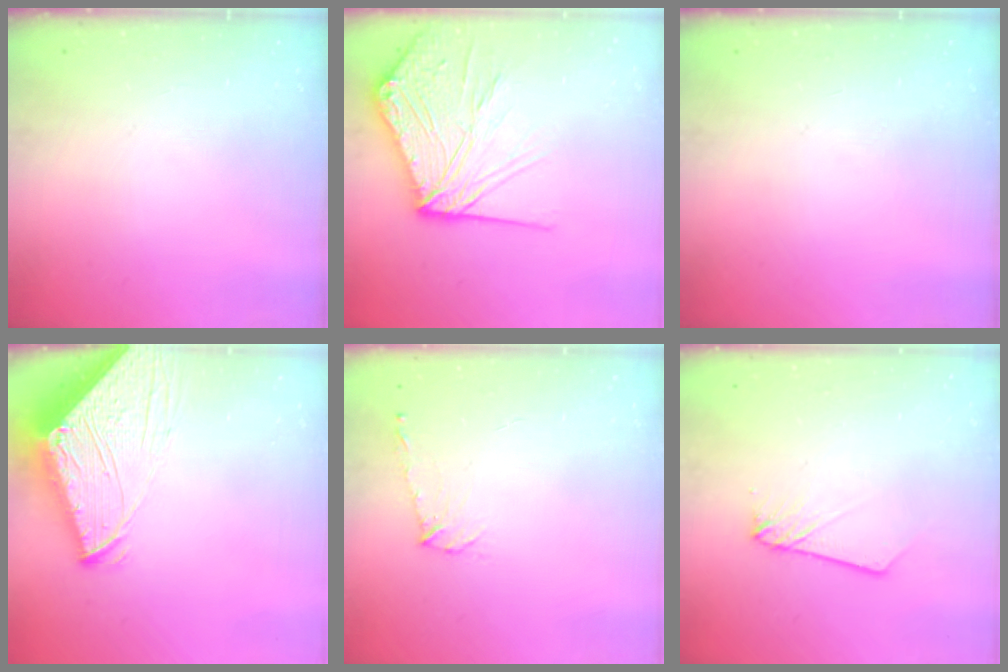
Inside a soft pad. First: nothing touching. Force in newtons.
{"total": 15.2, "press": 15.1, "slide": 1.4}
{"total": 0.0}
{"total": 11.3, "press": 11.3, "slide": 1.1}
{"total": 6.6, "press": 6.6, "slide": 0.6}
{"total": 2.6, "press": 2.6, "slide": 0.2}